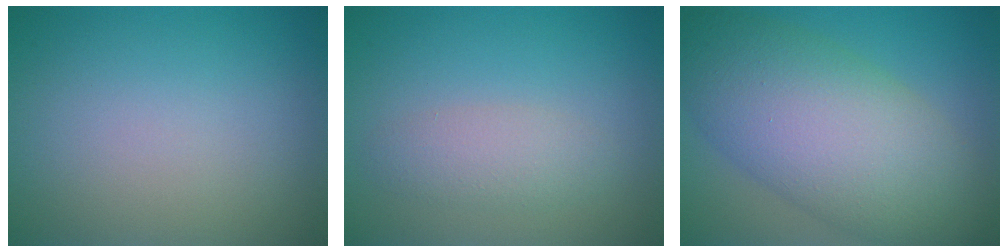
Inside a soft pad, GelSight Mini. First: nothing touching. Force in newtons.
{"total": 2.3, "press": 2.3, "slide": 0.2}
{"total": 11.1, "press": 11.1, "slide": 0.2}